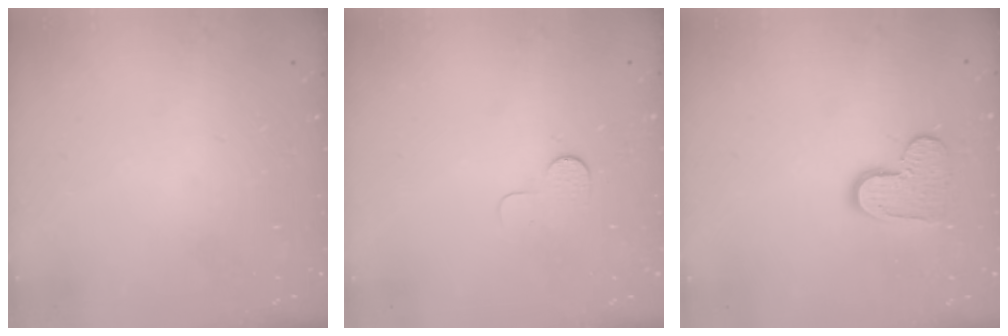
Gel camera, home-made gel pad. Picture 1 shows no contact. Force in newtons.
{"total": 3.9, "press": 3.9, "slide": 0.3}
{"total": 9.4, "press": 9.4, "slide": 0.6}